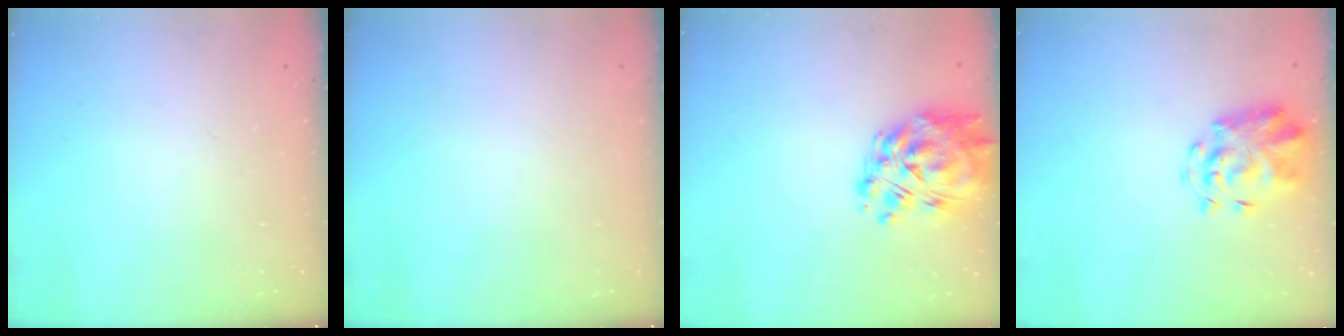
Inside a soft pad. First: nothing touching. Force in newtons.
{"total": 0.0}
{"total": 12.4, "press": 11.4, "slide": 4.8}
{"total": 3.6, "press": 3.3, "slide": 1.2}